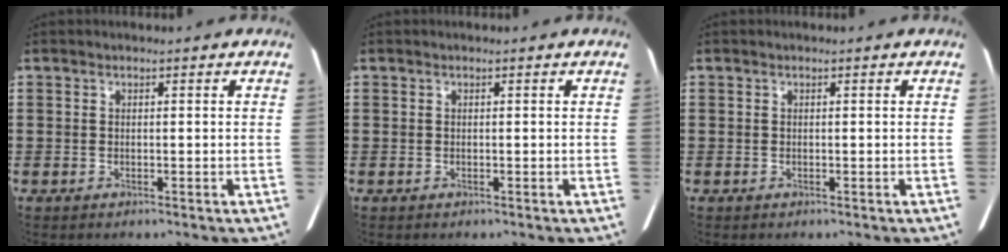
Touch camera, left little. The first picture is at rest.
{"total": 0.0}
{"total": 0.0}